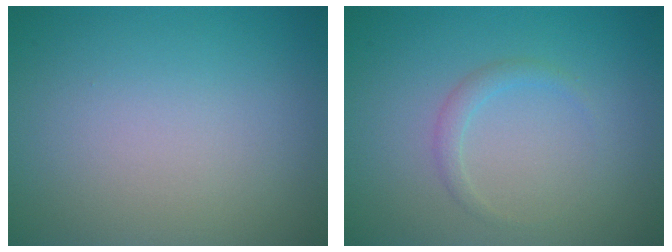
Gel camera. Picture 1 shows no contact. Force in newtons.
{"total": 1.2, "press": 1.1, "slide": 0.2}